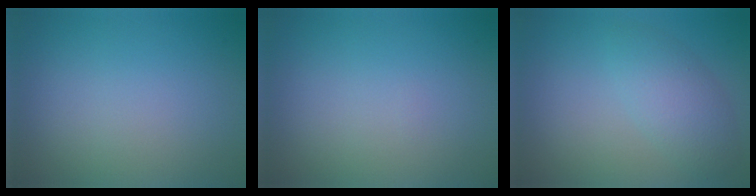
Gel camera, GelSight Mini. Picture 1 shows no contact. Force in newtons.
{"total": 0.0}
{"total": 3.2, "press": 3.2, "slide": 0.1}